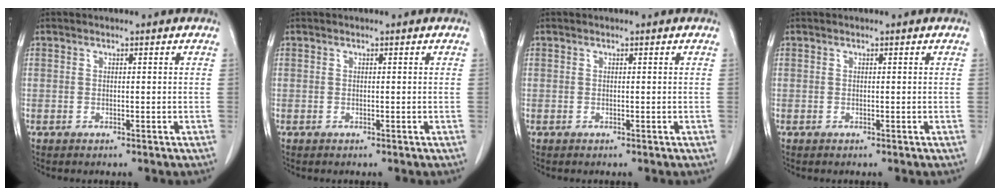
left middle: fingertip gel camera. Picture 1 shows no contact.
{"total": 0.0}
{"total": 0.0}
{"total": 0.0}